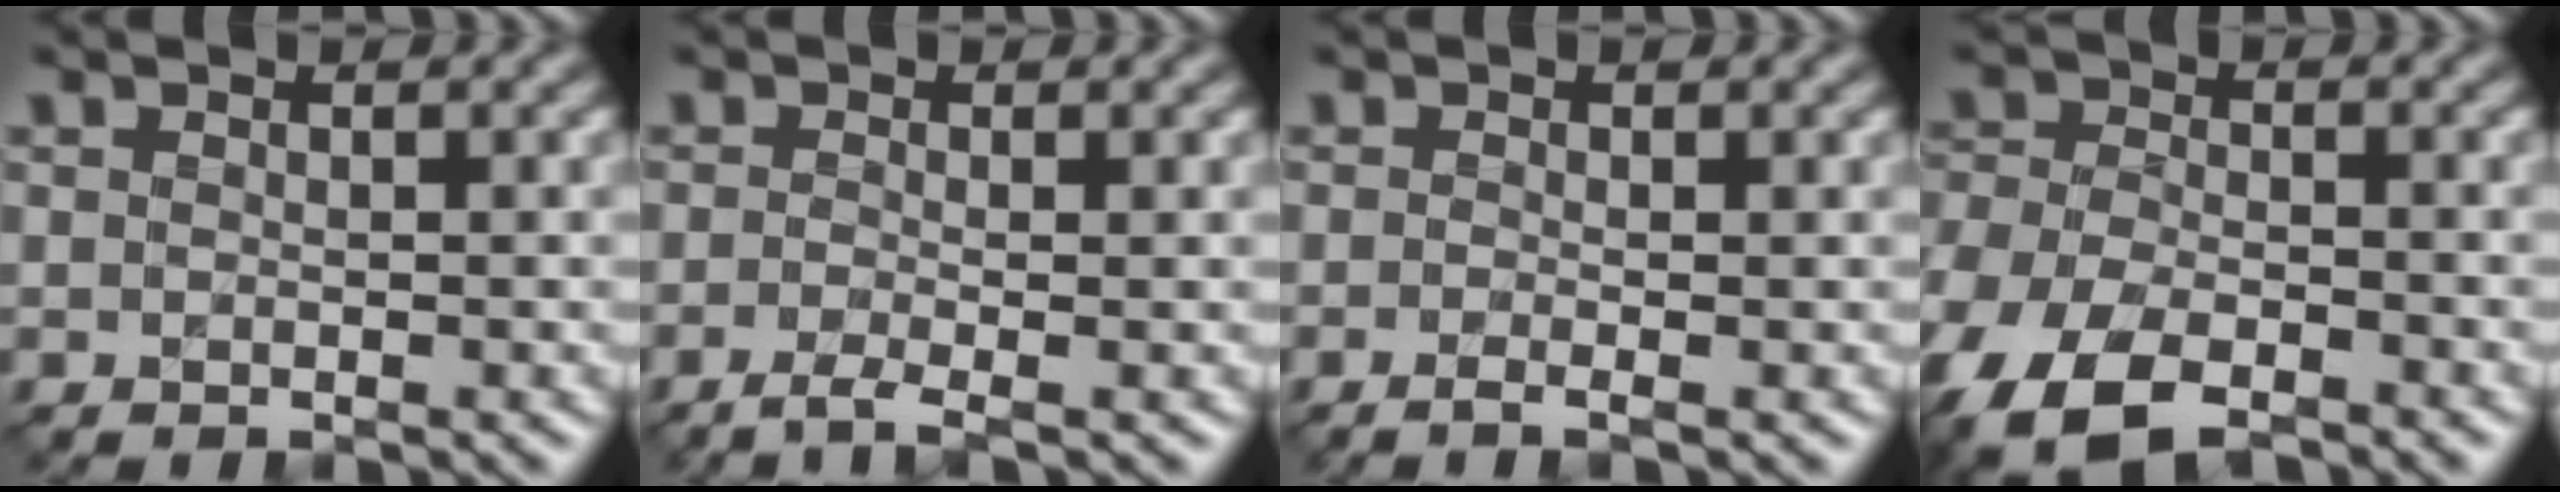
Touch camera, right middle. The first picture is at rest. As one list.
[{"total": 1.8, "force": [-0.8, 0.4, 1.5], "torque": [-0.026, -0.003, -0.029]}, {"total": 1.1, "force": [-0.3, 0.3, 1.0], "torque": [-0.013, -0.002, -0.015]}, {"total": 9.2, "force": [-6.2, 4.1, 5.4], "torque": [-0.113, -0.017, -0.122]}]